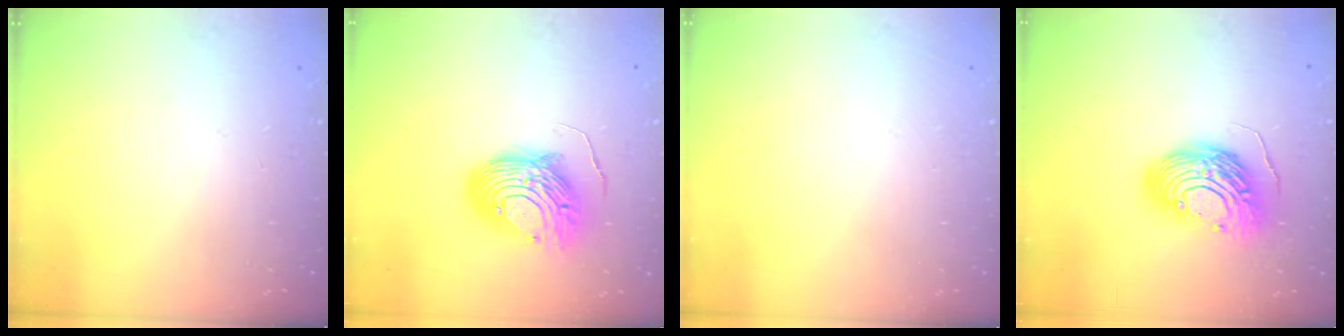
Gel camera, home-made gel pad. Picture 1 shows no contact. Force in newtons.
{"total": 12.1, "press": 12.0, "slide": 1.2}
{"total": 0.0}
{"total": 15.7, "press": 15.7, "slide": 1.3}